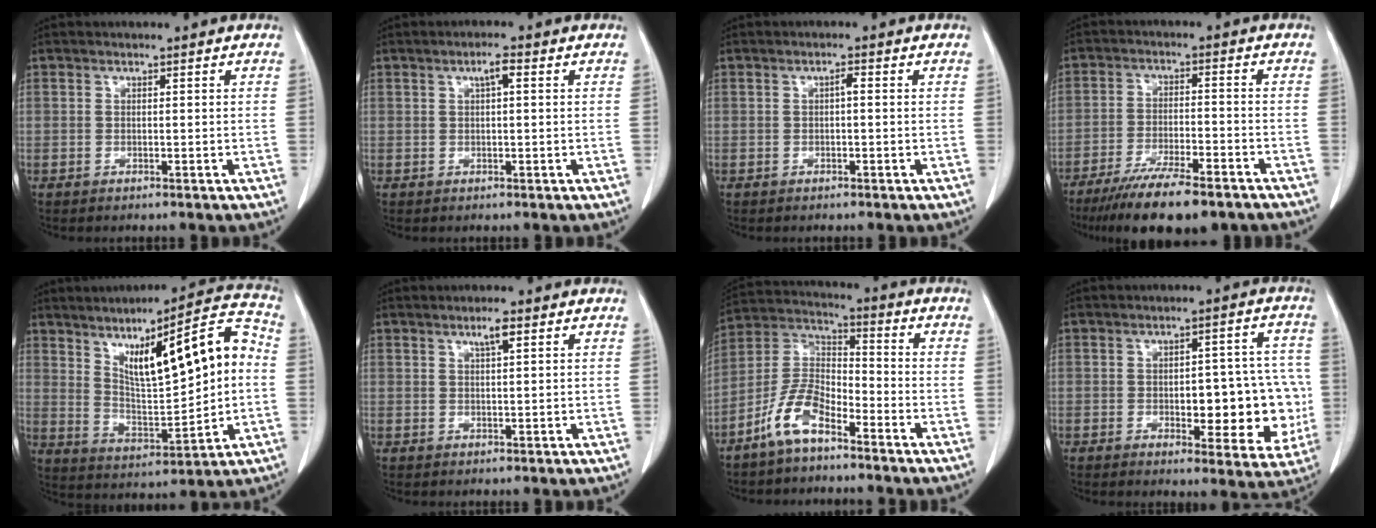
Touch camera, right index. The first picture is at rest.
{"total": 2.0, "force": [0.7, 0.3, 1.9], "torque": [-0.033, 0.005, 0.010]}
{"total": 1.0, "force": [0.0, 0.2, 0.9], "torque": [-0.016, 0.003, -0.001]}
{"total": 14.2, "force": [-11.0, 2.3, 8.6], "torque": [-0.137, -0.029, -0.174]}
{"total": 16.5, "force": [3.2, 3.8, 15.8], "torque": [-0.242, 0.031, 0.063]}
{"total": 2.1, "force": [1.1, 0.2, 1.8], "torque": [-0.035, 0.001, 0.019]}
{"total": 9.0, "force": [-6.0, 3.2, 5.9], "torque": [-0.133, 0.008, -0.124]}
{"total": 13.0, "force": [-2.1, 5.3, 11.7], "torque": [-0.125, 0.026, -0.016]}